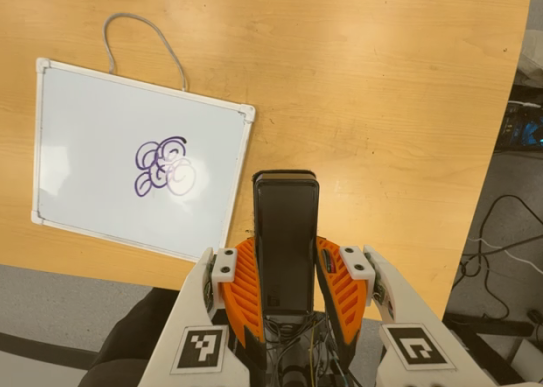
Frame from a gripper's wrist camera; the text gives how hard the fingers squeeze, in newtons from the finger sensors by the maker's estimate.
{"total": 5.1, "left": 3.3, "right": 6.9}